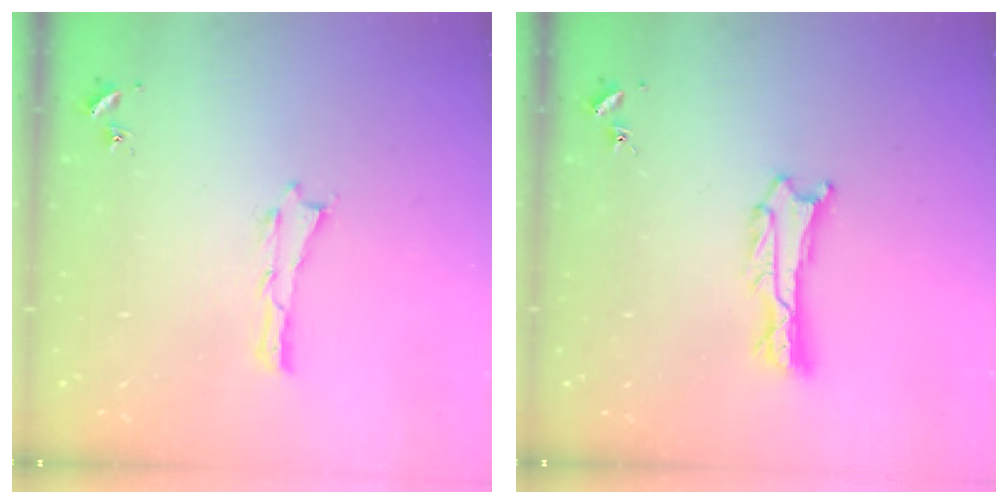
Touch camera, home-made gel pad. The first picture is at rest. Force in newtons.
{"total": 0.9, "press": 0.9, "slide": 0.1}